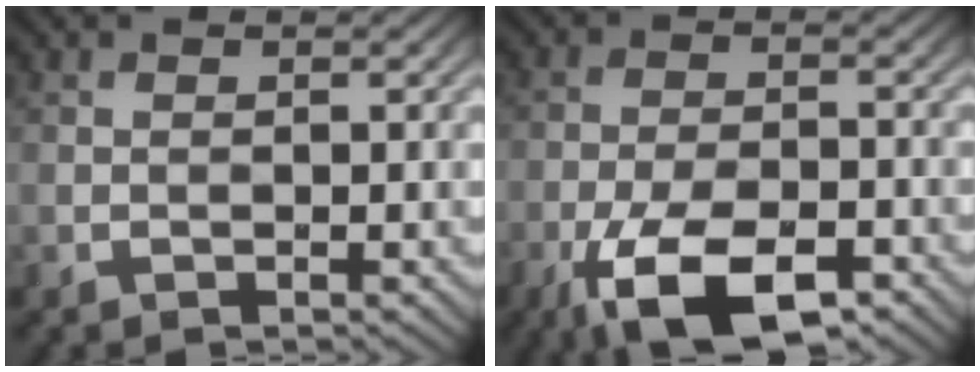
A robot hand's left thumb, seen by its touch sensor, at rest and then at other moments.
{"total": 12.1, "force": [-7.2, 4.7, 8.4], "torque": [-0.166, -0.017, -0.131]}